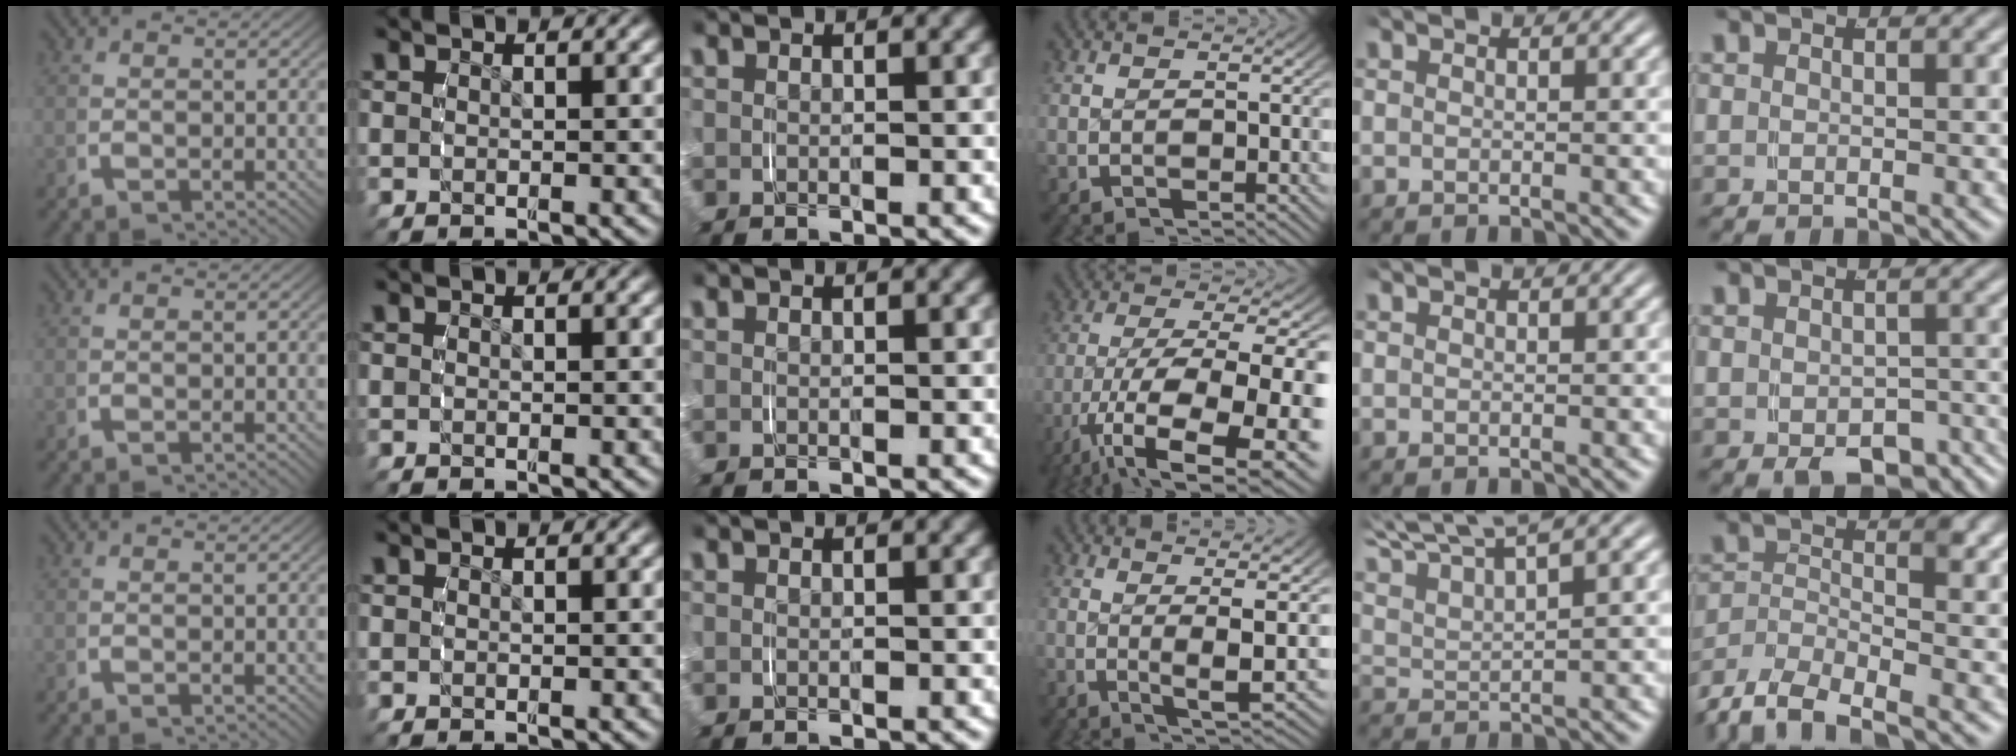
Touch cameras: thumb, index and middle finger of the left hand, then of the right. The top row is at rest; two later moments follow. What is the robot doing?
{"motion": "grasp_and_lifting", "object": "shoes"}